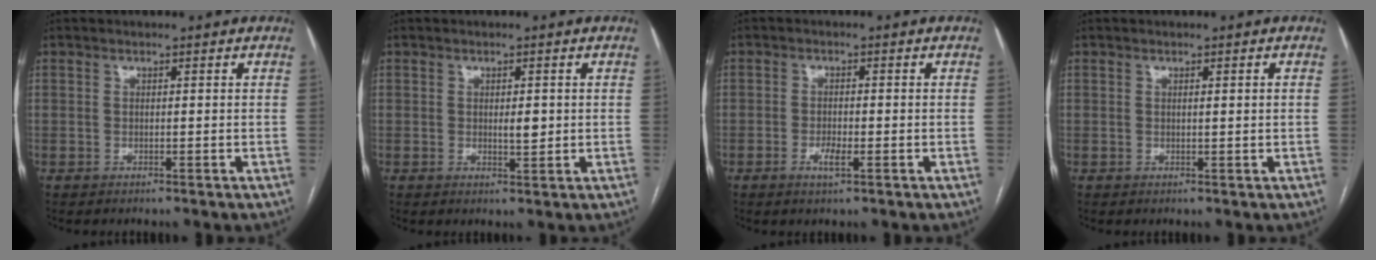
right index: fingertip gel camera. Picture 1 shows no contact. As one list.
[{"total": 2.1, "force": [0.2, 0.8, 2.0], "torque": [-0.030, -0.002, 0.004]}, {"total": 2.5, "force": [-1.2, 0.6, 2.1], "torque": [-0.040, 0.000, -0.020]}, {"total": 0.8, "force": [0.2, -0.2, 0.8], "torque": [-0.013, 0.003, 0.003]}]